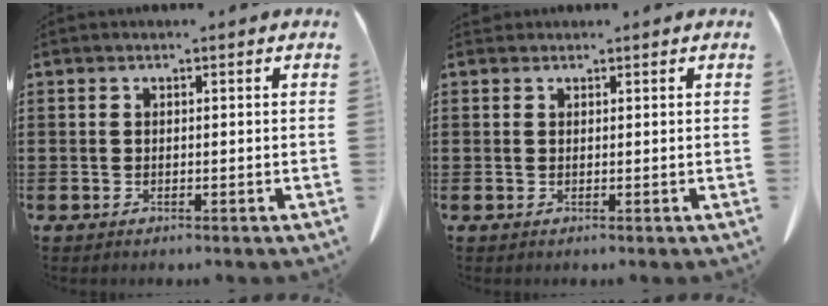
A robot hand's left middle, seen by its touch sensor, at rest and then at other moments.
{"total": 0.7, "force": [0.6, 0.3, 0.1], "torque": [-0.004, 0.000, 0.013]}